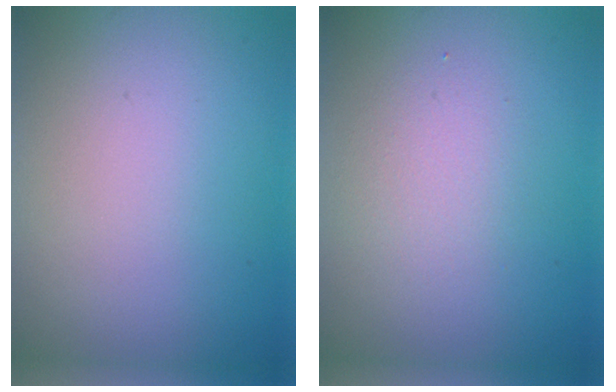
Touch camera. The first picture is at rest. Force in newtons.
{"total": 2.0, "press": 2.0, "slide": 0.2}